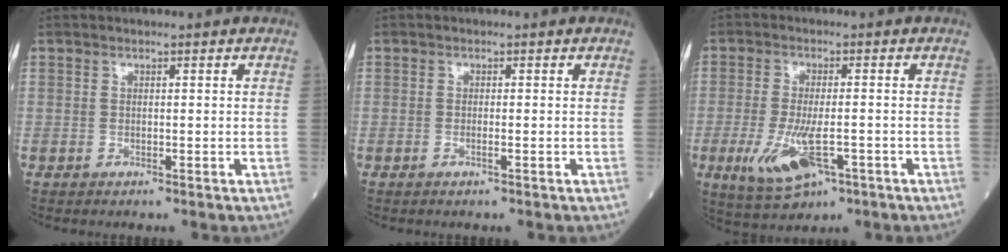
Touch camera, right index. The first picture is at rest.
{"total": 0.9, "force": [-0.3, -0.1, 0.8], "torque": [-0.017, -0.001, -0.006]}
{"total": 8.5, "force": [-3.2, 2.9, 7.3], "torque": [-0.146, -0.019, -0.047]}